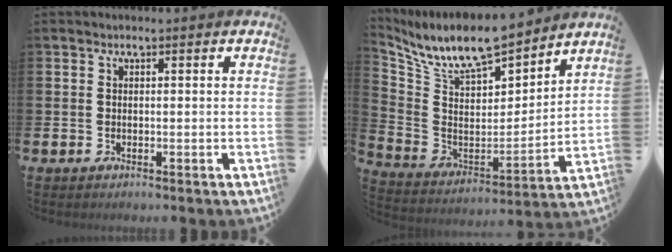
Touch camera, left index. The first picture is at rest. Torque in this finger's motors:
{"motor_torque": [1.56, -0.58, 0.29, 0.21]}